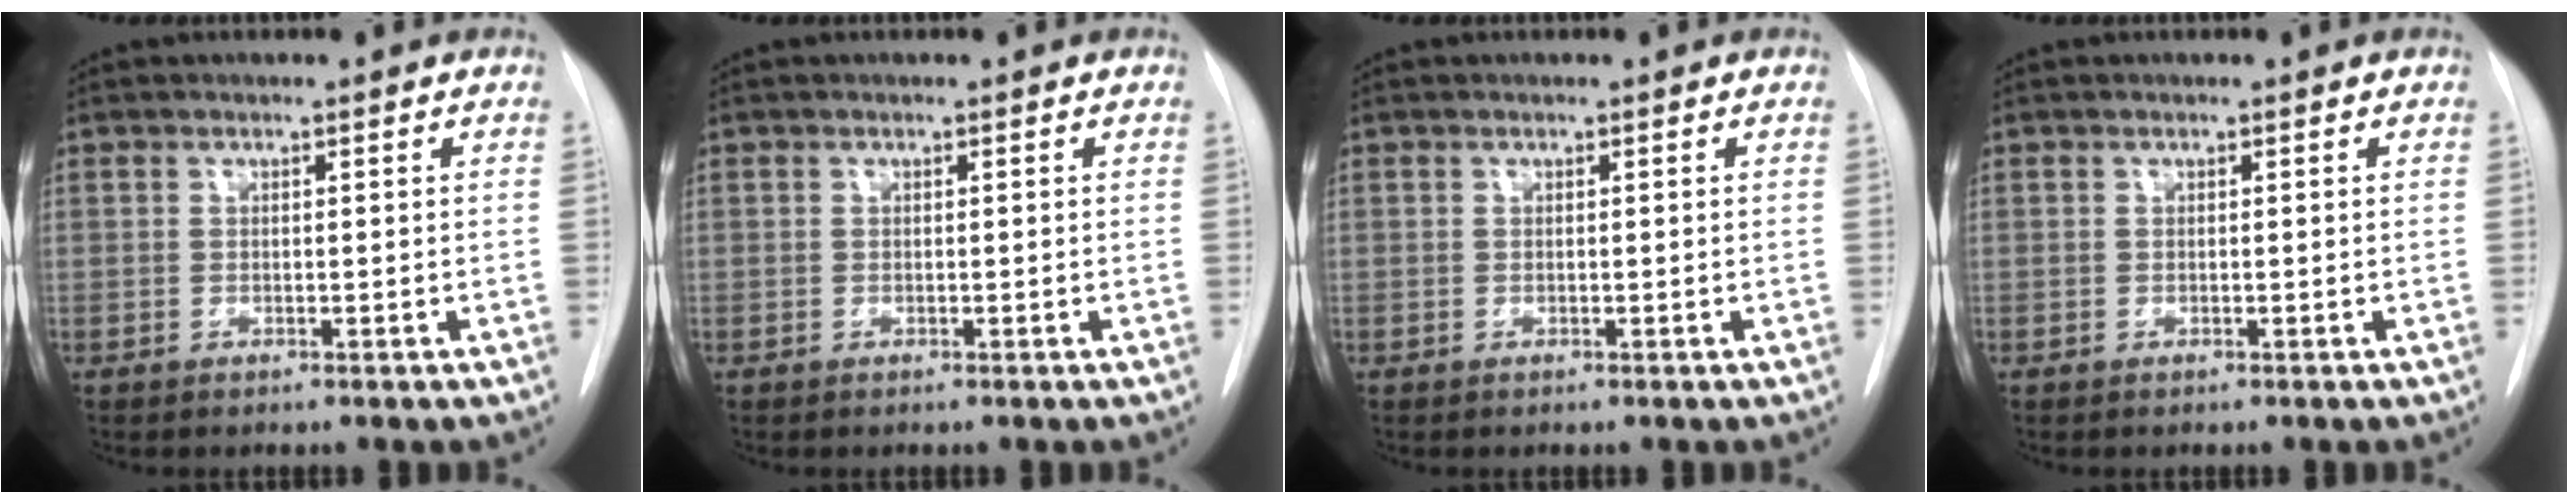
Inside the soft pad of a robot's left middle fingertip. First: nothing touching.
{"total": 0.0}
{"total": 0.0}
{"total": 0.0}